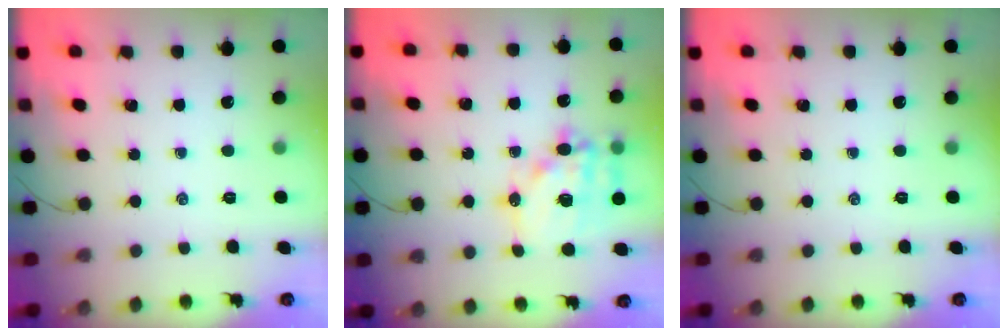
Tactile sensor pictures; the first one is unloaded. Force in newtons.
{"total": 15.6, "press": 15.3, "slide": 3.2}
{"total": 0.0}